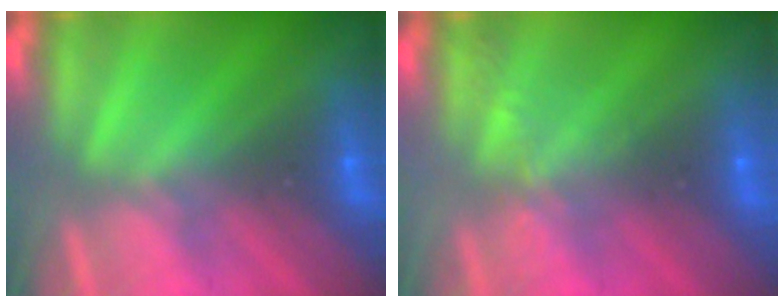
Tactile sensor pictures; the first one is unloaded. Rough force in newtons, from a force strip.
{"total": 2.2}